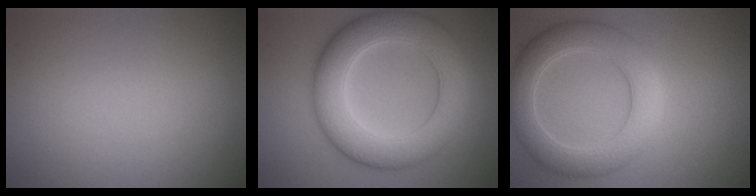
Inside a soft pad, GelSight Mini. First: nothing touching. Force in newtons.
{"total": 8.7, "press": 8.7, "slide": 0.2}
{"total": 6.0, "press": 6.0, "slide": 0.2}